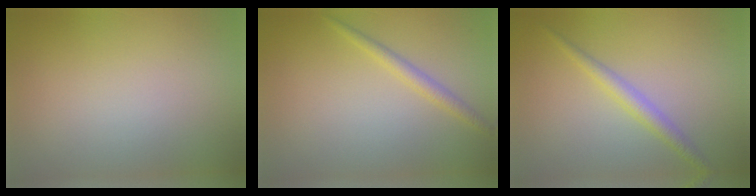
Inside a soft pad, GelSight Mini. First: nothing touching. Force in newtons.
{"total": 1.5, "press": 1.5, "slide": 0.1}
{"total": 2.0, "press": 2.0, "slide": 0.1}